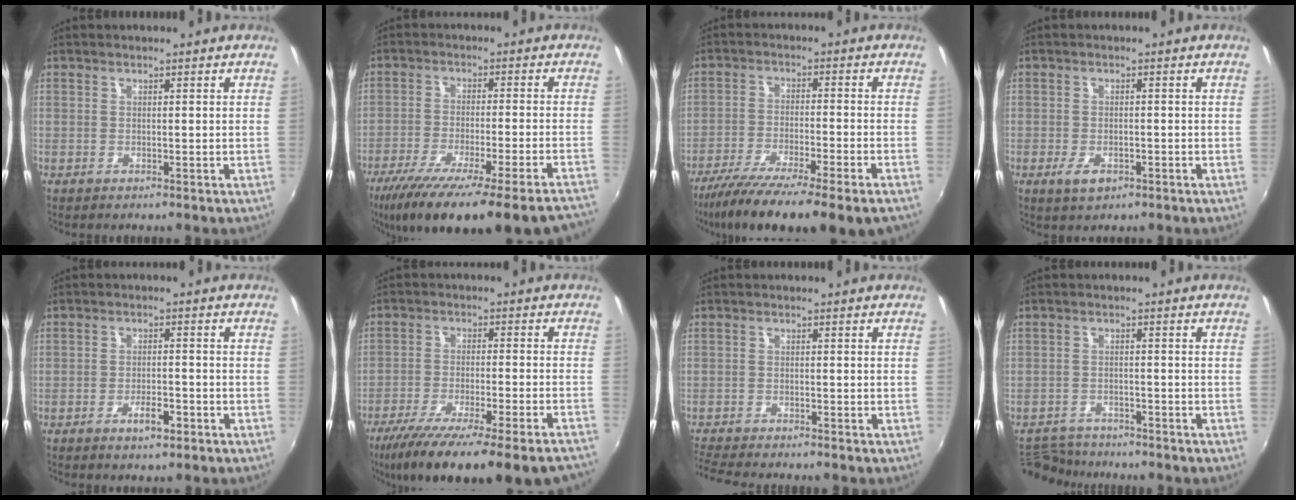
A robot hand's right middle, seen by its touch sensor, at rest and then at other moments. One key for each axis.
{"total": 23.9, "fx": -19.8, "fy": 0.6, "fz": 13.4, "tx": -0.226, "ty": -0.078, "tz": -0.293}
{"total": 15.7, "fx": -12.0, "fy": 0.5, "fz": 10.0, "tx": -0.192, "ty": -0.053, "tz": -0.193}
{"total": 3.4, "fx": -1.7, "fy": 1.7, "fz": 2.4, "tx": -0.052, "ty": -0.006, "tz": -0.027}
{"total": 3.7, "fx": -2.2, "fy": 1.3, "fz": 2.7, "tx": -0.054, "ty": -0.001, "tz": -0.033}
{"total": 21.6, "fx": -17.6, "fy": 1.3, "fz": 12.5, "tx": -0.219, "ty": -0.072, "tz": -0.264}
{"total": 5.4, "fx": -5.1, "fy": -0.2, "fz": 1.8, "tx": -0.057, "ty": -0.023, "tz": -0.093}
{"total": 8.5, "fx": -8.0, "fy": 2.4, "fz": 1.6, "tx": -0.053, "ty": 0.004, "tz": -0.130}